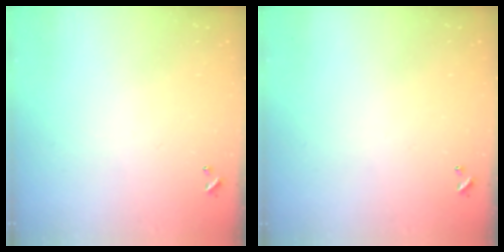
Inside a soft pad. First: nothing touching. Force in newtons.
{"total": 0.0}